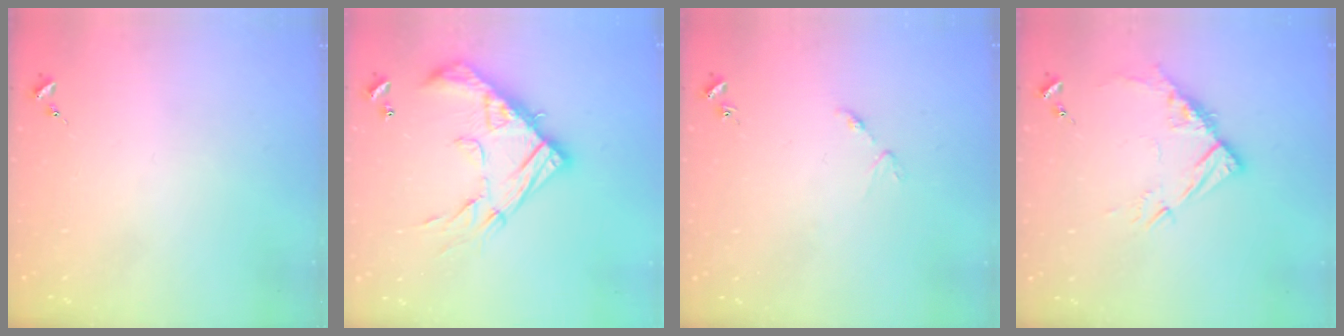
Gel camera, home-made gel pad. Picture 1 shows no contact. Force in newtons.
{"total": 20.3, "press": 20.3, "slide": 1.7}
{"total": 3.8, "press": 3.8, "slide": 0.5}
{"total": 10.7, "press": 10.7, "slide": 0.9}